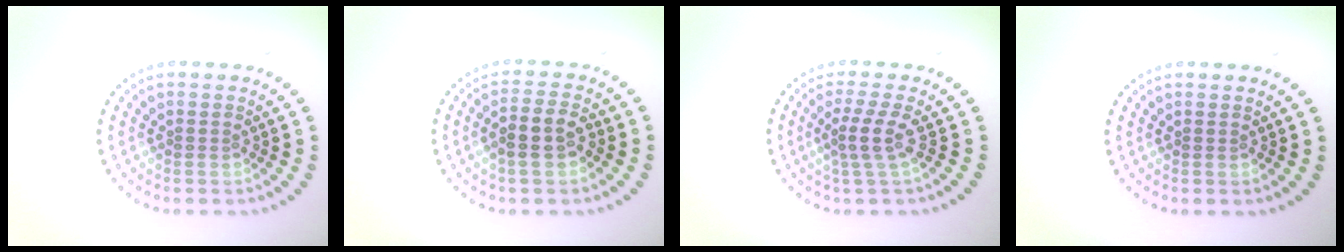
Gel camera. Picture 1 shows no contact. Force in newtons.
{"total": 2.8, "press": 2.7, "slide": 0.9}
{"total": 2.4, "press": 1.6, "slide": 1.8}
{"total": 0.0}